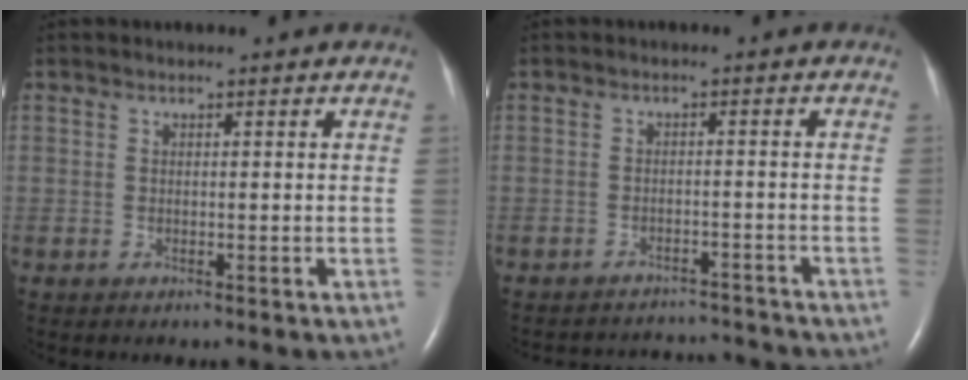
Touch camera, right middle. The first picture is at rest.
{"total": 9.7, "force": [-9.5, 1.9, 0.6], "torque": [-0.016, 0.015, -0.119]}